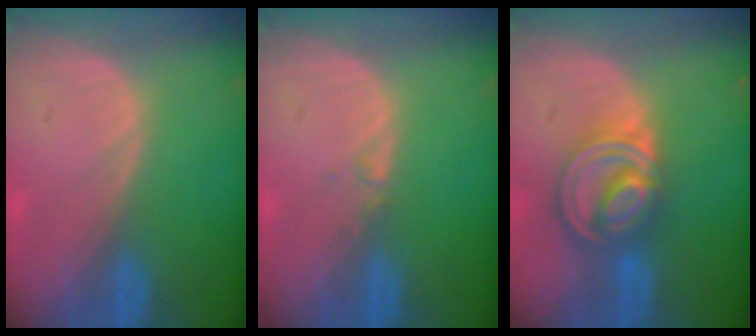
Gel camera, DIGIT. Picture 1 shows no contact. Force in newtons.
{"total": 0.6, "press": 0.6, "slide": 0.2}
{"total": 8.5, "press": 7.1, "slide": 4.6}